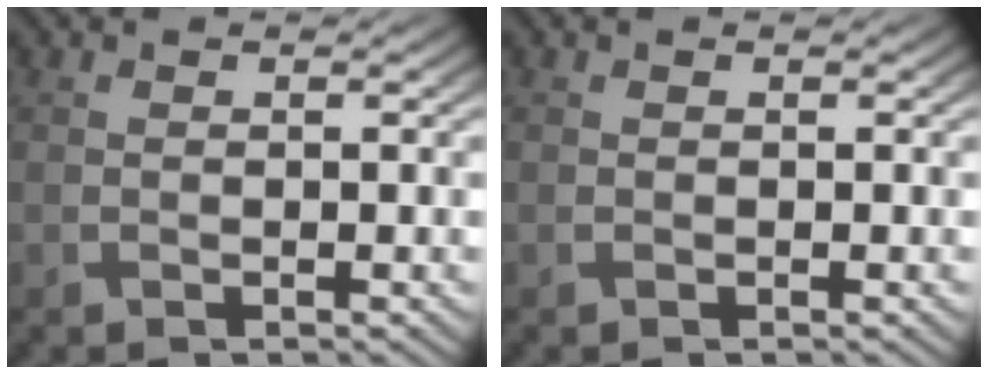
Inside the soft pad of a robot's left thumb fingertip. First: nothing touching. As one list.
[{"total": 0.0}]